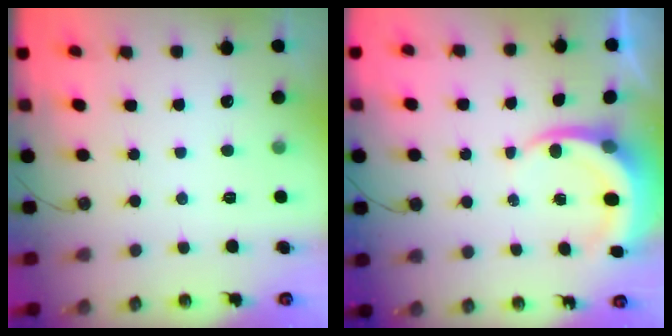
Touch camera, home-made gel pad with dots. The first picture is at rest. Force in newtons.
{"total": 5.5, "press": 5.5, "slide": 0.5}